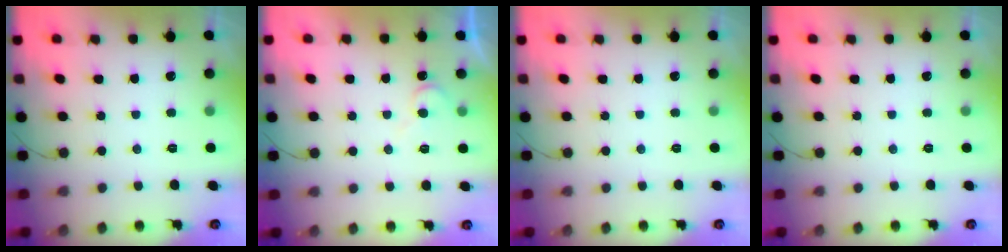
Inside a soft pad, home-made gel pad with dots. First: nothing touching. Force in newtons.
{"total": 5.8, "press": 5.8, "slide": 0.8}
{"total": 0.0}
{"total": 0.0}